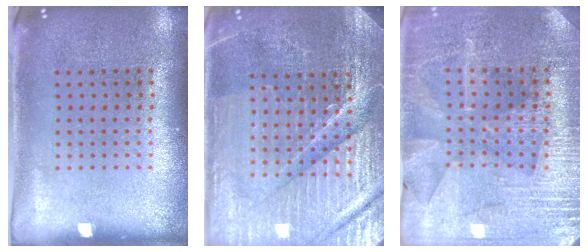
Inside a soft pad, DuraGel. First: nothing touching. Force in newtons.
{"total": 5.2, "press": 4.8, "slide": 1.8}
{"total": 3.1, "press": 3.0, "slide": 0.5}